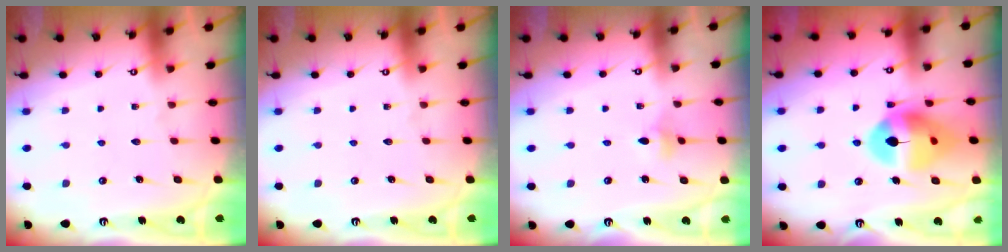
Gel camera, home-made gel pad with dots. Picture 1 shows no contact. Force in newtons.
{"total": 0.0}
{"total": 3.2, "press": 3.1, "slide": 0.7}
{"total": 13.9, "press": 13.8, "slide": 1.5}